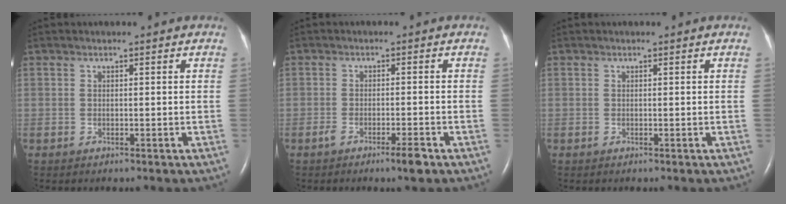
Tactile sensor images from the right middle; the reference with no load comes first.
{"total": 3.1, "force": [-2.1, 0.2, 2.3], "torque": [-0.044, -0.004, -0.035]}
{"total": 0.0}